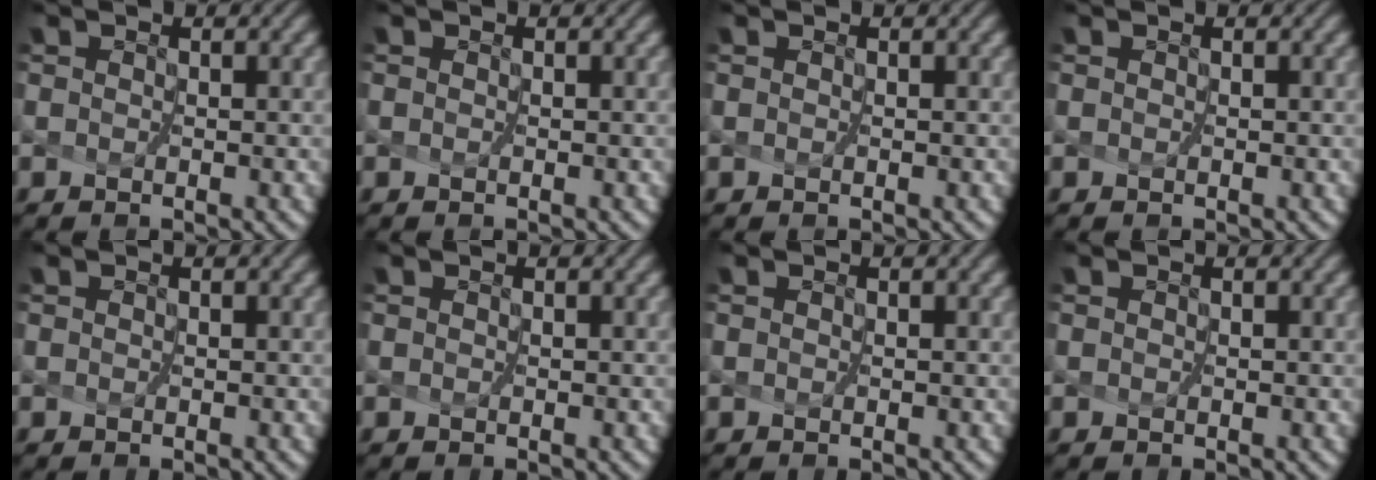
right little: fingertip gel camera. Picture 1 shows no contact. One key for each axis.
{"total": 0.0}
{"total": 0.0}
{"total": 0.0}
{"total": 0.0}
{"total": 0.0}
{"total": 0.0}
{"total": 0.0}